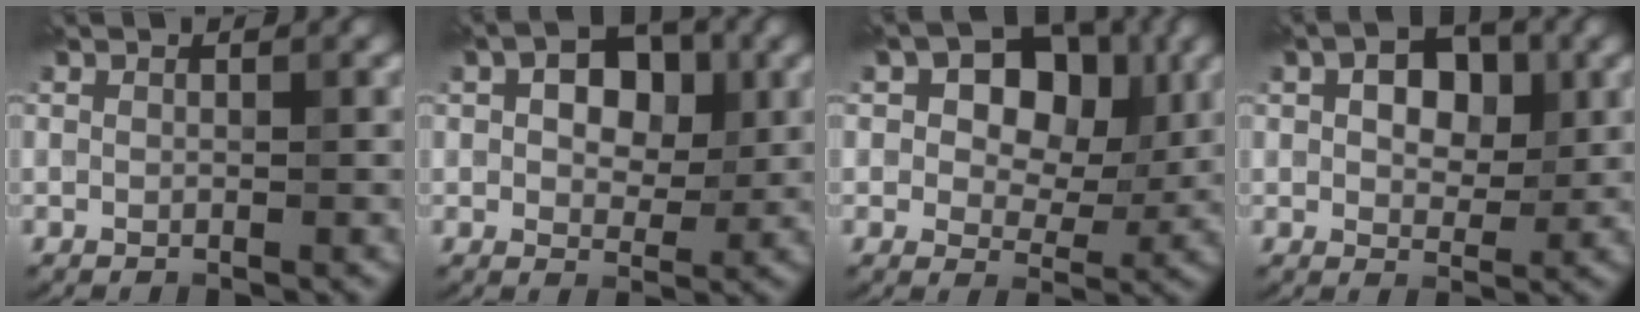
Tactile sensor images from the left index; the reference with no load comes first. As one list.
[{"total": 6.1, "force": [1.5, 3.8, 4.5], "torque": [-0.062, 0.008, 0.010]}, {"total": 8.2, "force": [2.1, 5.4, 5.8], "torque": [-0.076, 0.006, 0.017]}, {"total": 5.1, "force": [1.4, 3.2, 3.7], "torque": [-0.057, 0.004, 0.015]}]